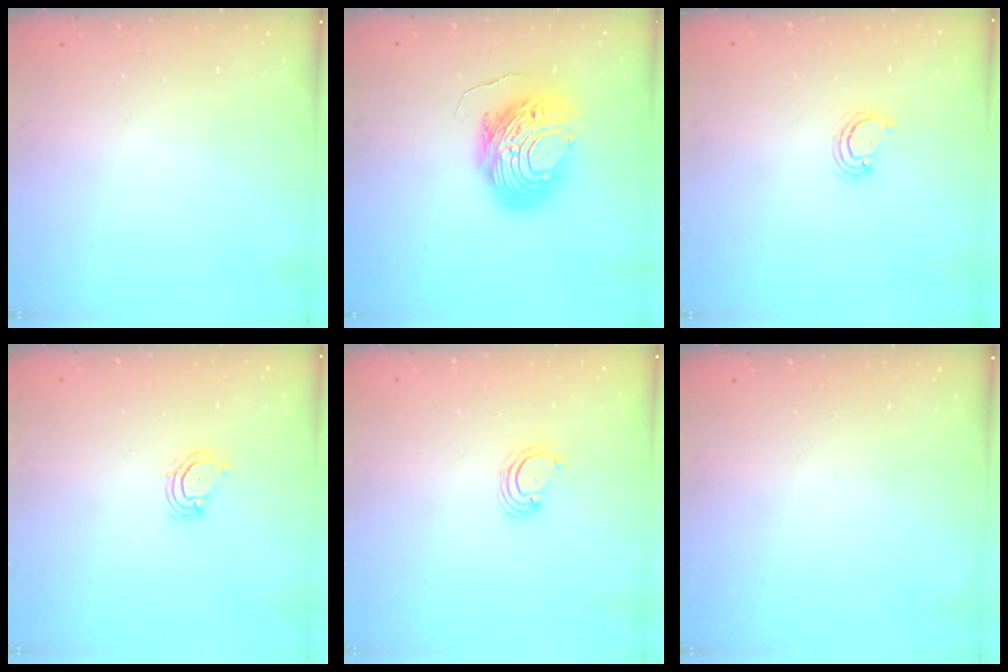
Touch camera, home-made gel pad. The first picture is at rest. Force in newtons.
{"total": 11.6, "press": 11.6, "slide": 0.9}
{"total": 2.5, "press": 2.5, "slide": 0.3}
{"total": 4.7, "press": 4.6, "slide": 0.4}
{"total": 2.7, "press": 2.7, "slide": 0.7}
{"total": 0.0}